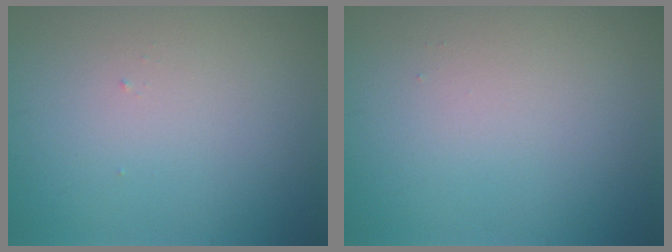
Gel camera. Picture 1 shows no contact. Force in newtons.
{"total": 0.0}